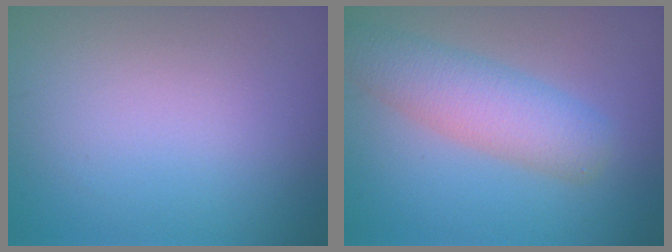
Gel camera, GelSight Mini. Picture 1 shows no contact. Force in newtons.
{"total": 4.6, "press": 4.6, "slide": 0.2}